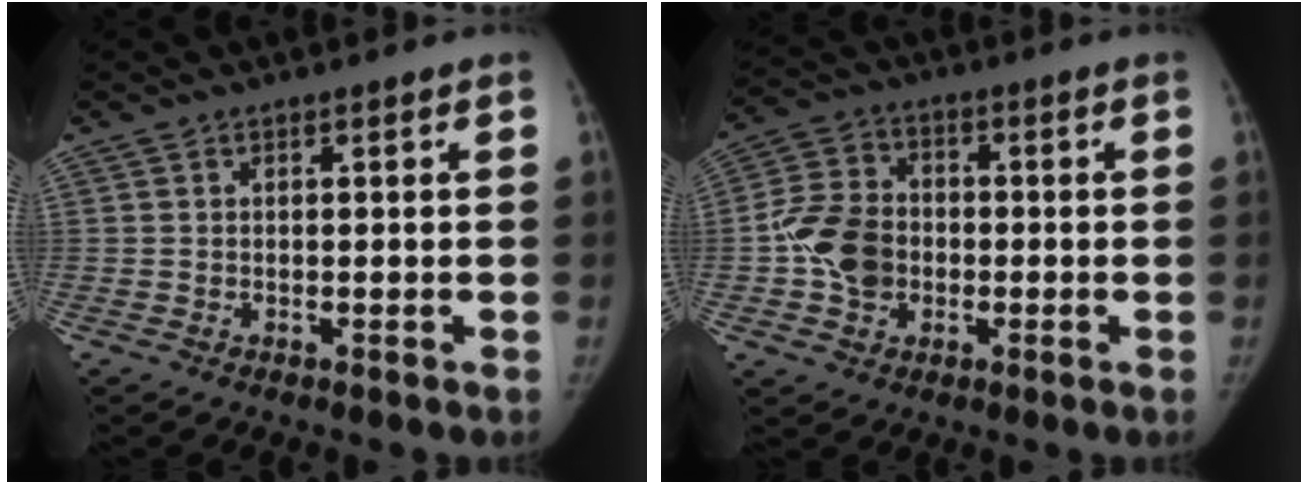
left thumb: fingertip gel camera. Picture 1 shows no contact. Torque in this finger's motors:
{"motor_torque": [0.95, 1.60, 0.00, 0.05, 0.21]}